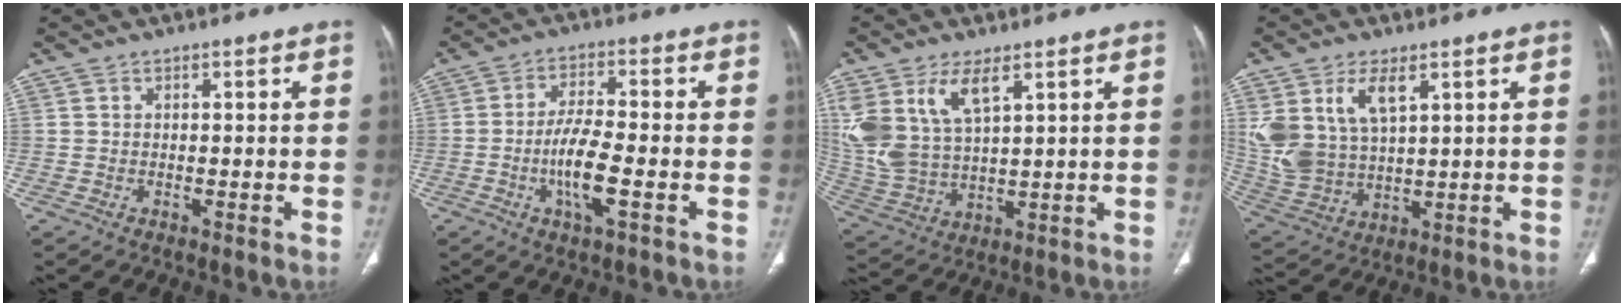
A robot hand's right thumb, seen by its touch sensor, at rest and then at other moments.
{"total": 8.2, "force": [-2.4, 1.9, 7.6], "torque": [-0.155, 0.006, -0.049]}
{"total": 14.1, "force": [6.6, 7.2, 10.2], "torque": [-0.217, -0.018, 0.147]}
{"total": 12.6, "force": [5.4, 7.1, 9.0], "torque": [-0.183, -0.017, 0.125]}